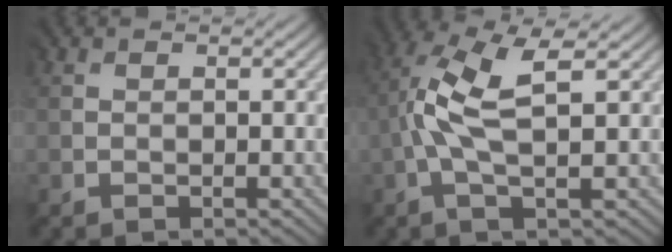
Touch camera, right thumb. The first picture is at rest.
{"total": 7.5, "force": [1.2, 2.6, 6.9], "torque": [-0.165, 0.021, 0.014]}